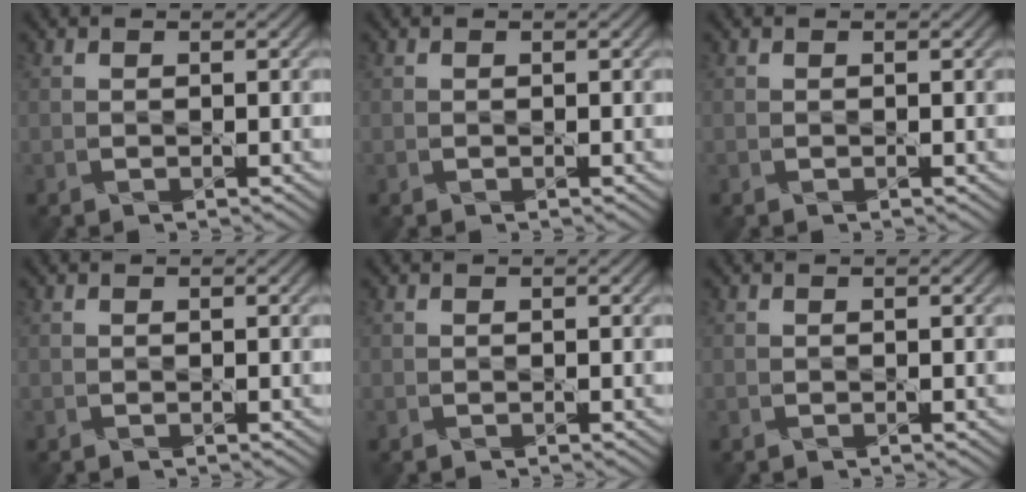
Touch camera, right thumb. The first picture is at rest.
{"total": 0.0}
{"total": 0.0}
{"total": 0.0}
{"total": 0.0}
{"total": 0.0}